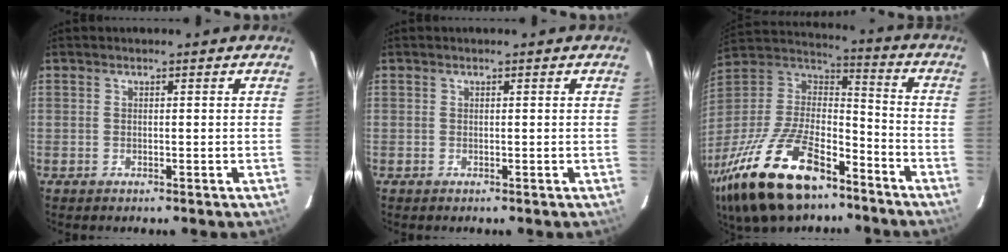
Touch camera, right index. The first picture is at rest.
{"total": 0.0}
{"total": 28.1, "force": [-17.9, 12.5, 17.7], "torque": [-0.372, -0.028, -0.300]}